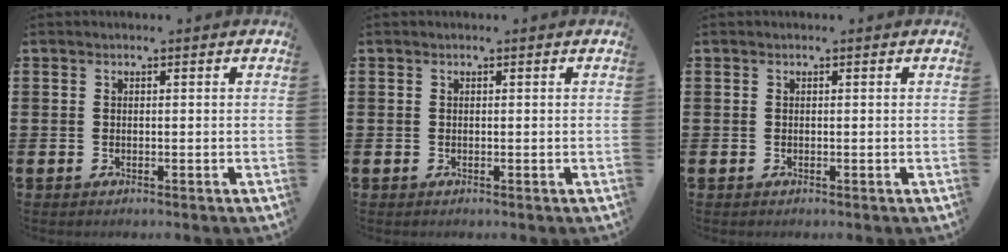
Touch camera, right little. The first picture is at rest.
{"total": 0.0}
{"total": 0.0}